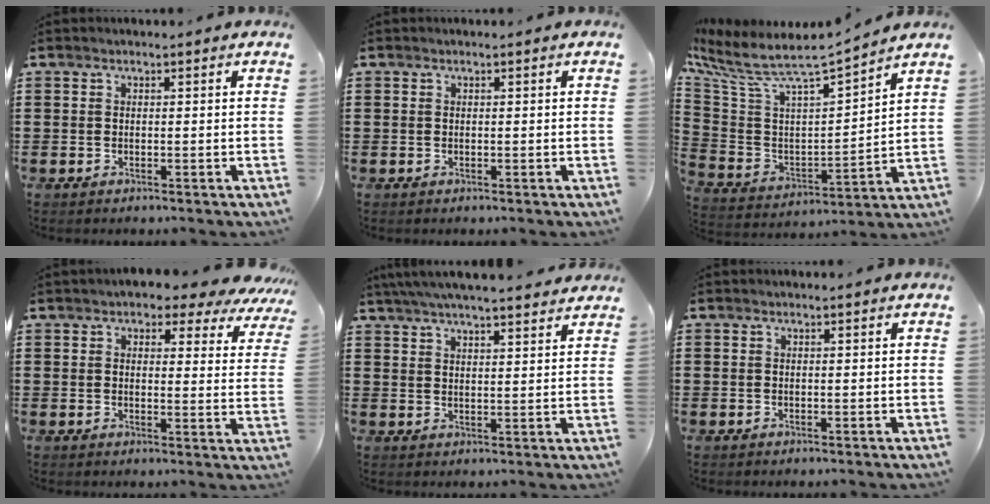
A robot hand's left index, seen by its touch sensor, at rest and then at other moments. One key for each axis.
{"total": 0.0}
{"total": 6.2, "fx": 5.2, "fy": 1.2, "fz": 3.2, "tx": -0.092, "ty": -0.051, "tz": 0.081}
{"total": 4.6, "fx": 3.9, "fy": 1.5, "fz": 2.0, "tx": -0.040, "ty": -0.019, "tz": 0.063}
{"total": 5.1, "fx": 4.7, "fy": -0.1, "fz": 1.9, "tx": -0.051, "ty": -0.015, "tz": 0.085}
{"total": 0.0}